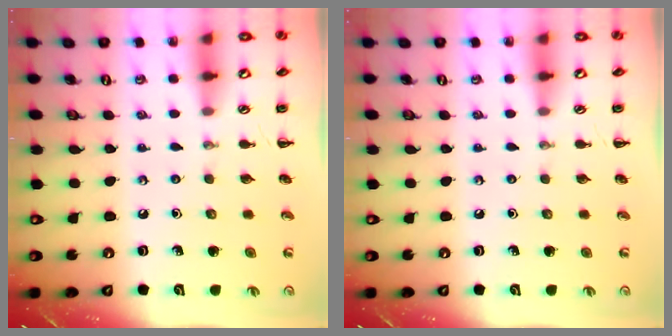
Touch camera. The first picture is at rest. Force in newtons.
{"total": 0.0}